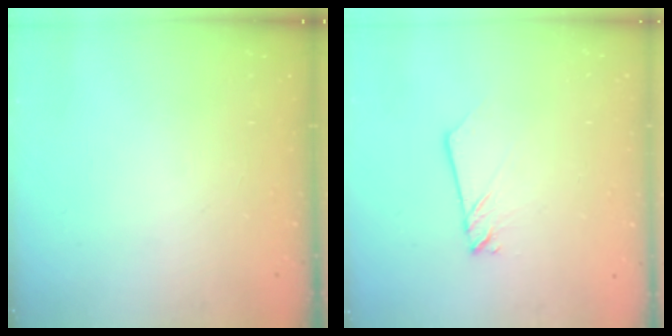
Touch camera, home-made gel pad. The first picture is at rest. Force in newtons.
{"total": 2.7, "press": 2.7, "slide": 0.2}